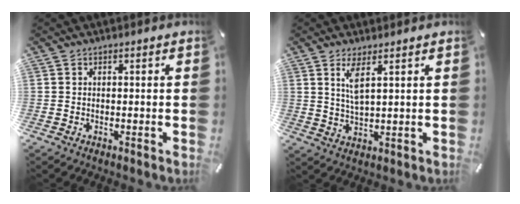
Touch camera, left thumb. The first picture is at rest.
{"total": 5.1, "force": [2.6, 1.2, 4.2], "torque": [-0.084, -0.003, 0.043]}